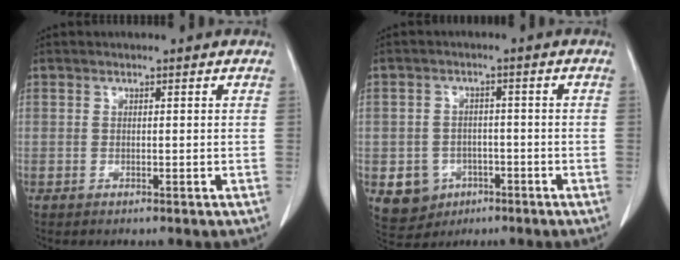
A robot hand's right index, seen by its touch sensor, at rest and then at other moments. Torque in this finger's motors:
{"motor_torque": [-0.08, -0.05, -0.62, -0.21]}